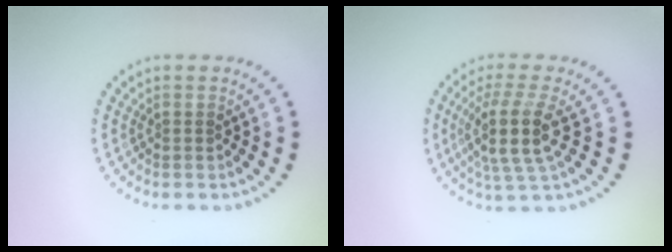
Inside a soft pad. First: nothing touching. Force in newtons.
{"total": 4.5, "press": 3.7, "slide": 2.6}